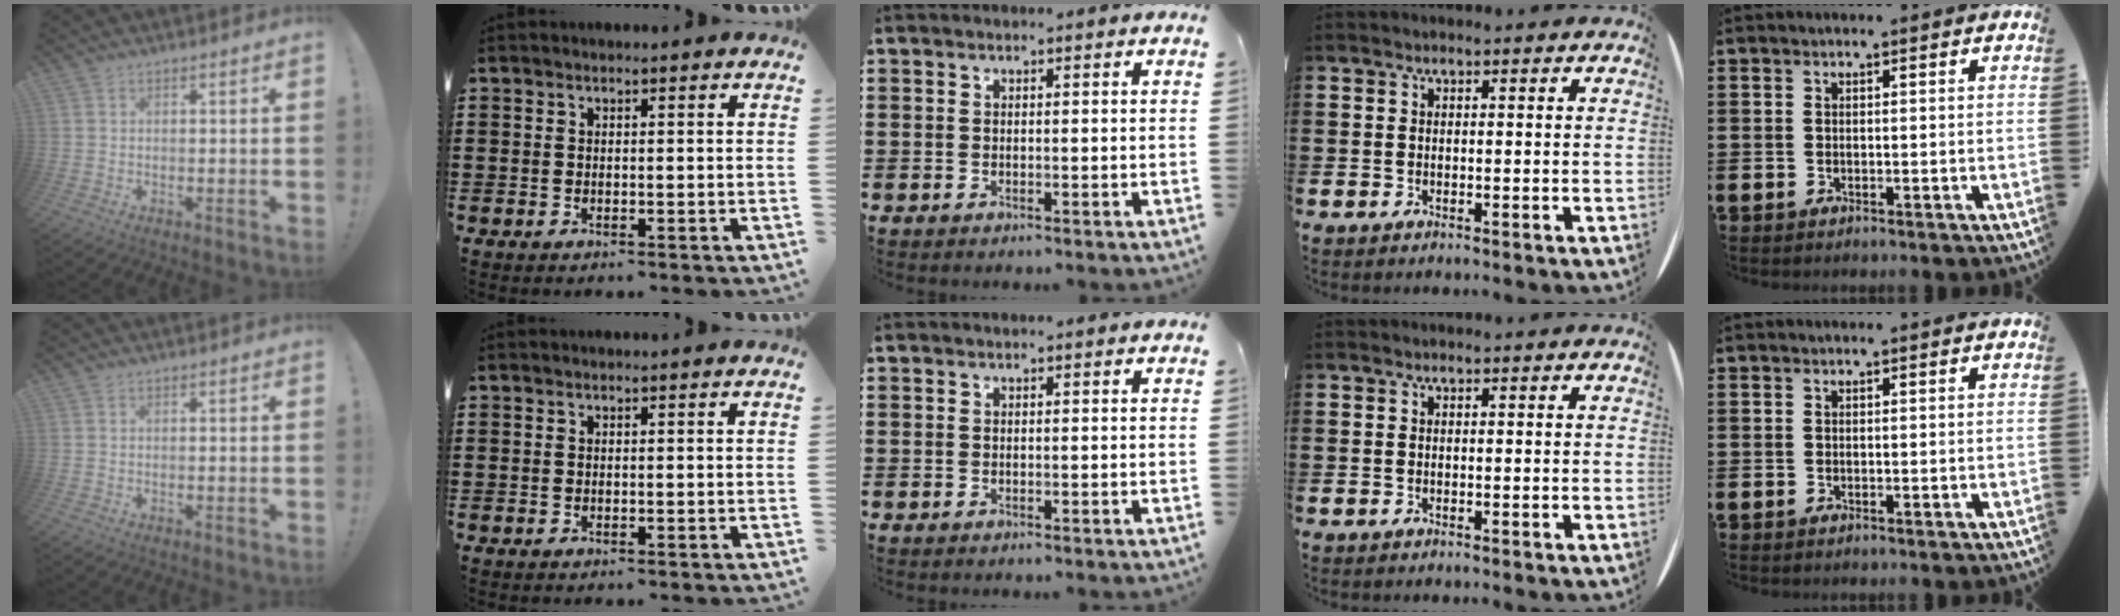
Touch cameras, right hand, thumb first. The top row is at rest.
{}